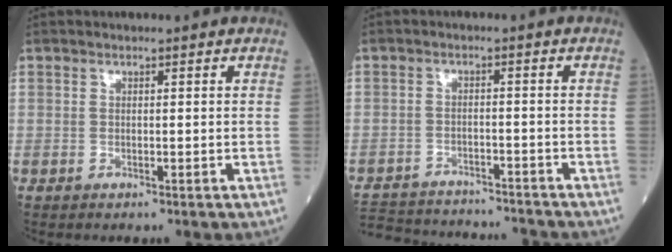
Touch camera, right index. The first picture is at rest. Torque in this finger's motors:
{"motor_torque": [-0.51, -0.60, -0.12, -0.03]}